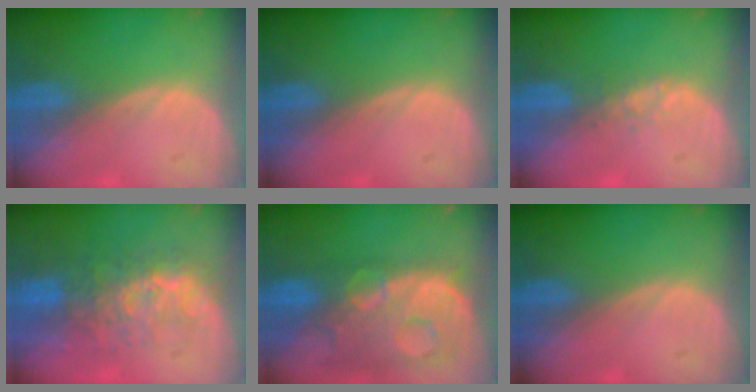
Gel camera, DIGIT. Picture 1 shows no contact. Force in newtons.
{"total": 0.0}
{"total": 1.4, "press": 1.4, "slide": 0.2}
{"total": 9.3, "press": 8.4, "slide": 4.1}
{"total": 13.7, "press": 11.1, "slide": 8.0}
{"total": 0.0}